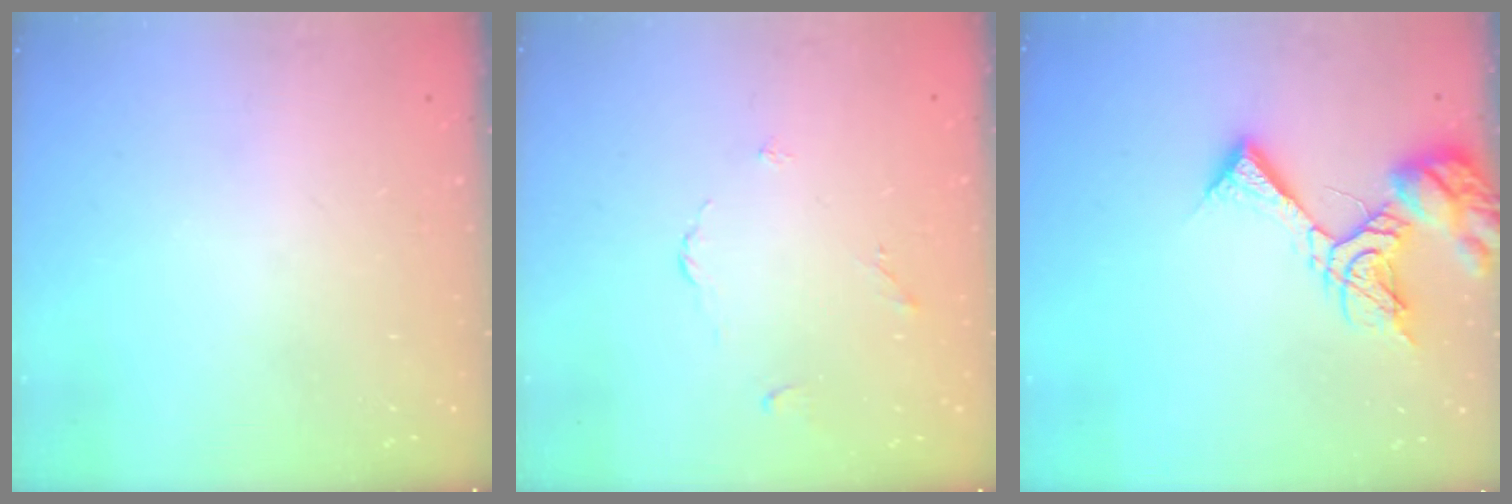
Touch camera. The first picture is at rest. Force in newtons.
{"total": 3.3, "press": 3.3, "slide": 0.6}
{"total": 11.8, "press": 11.6, "slide": 1.6}